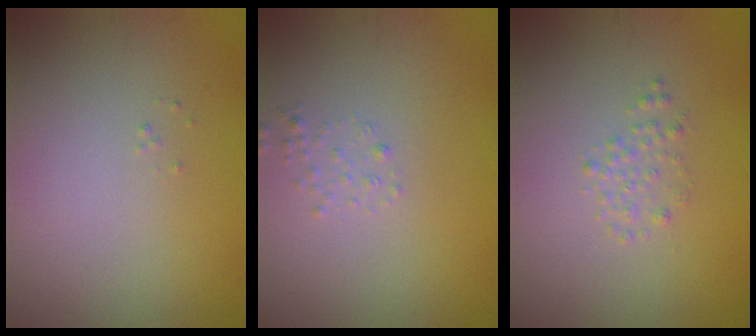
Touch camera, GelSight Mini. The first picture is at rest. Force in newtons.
{"total": 0.8, "press": 0.8, "slide": 0.1}
{"total": 1.1, "press": 1.1, "slide": 0.1}